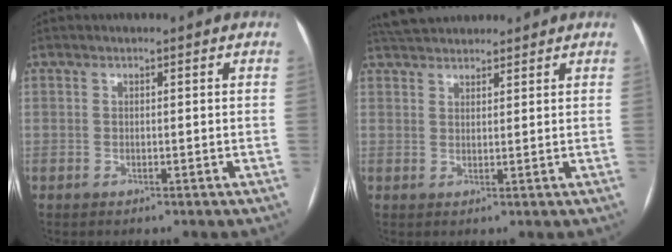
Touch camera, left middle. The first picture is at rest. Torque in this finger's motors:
{"motor_torque": [0.26, -0.37, 0.02, 0.00]}